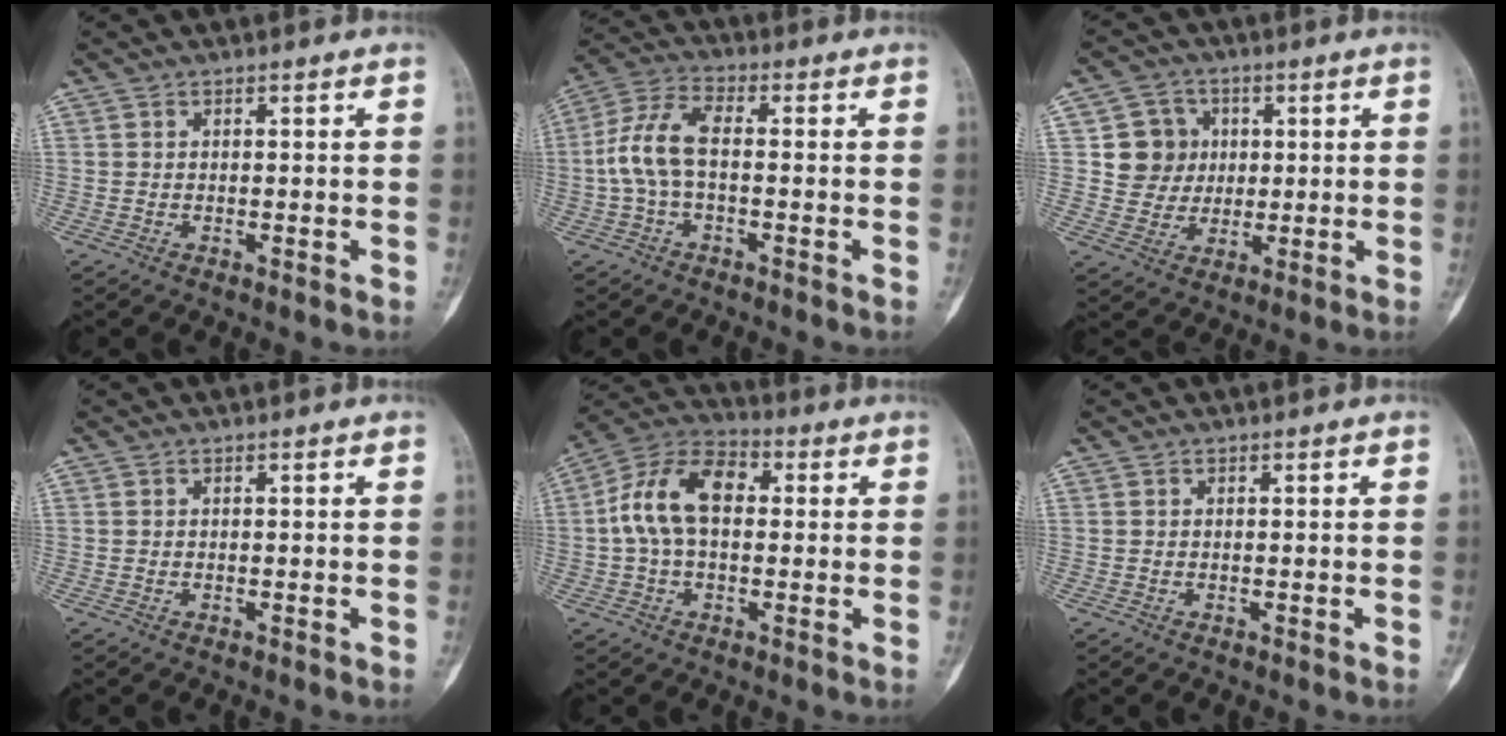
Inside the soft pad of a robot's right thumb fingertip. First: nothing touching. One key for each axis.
{"total": 8.7, "fx": -0.7, "fy": 4.2, "fz": 7.5, "tx": -0.167, "ty": 0.031, "tz": -0.020}
{"total": 8.2, "fx": 1.4, "fy": 7.8, "fz": 2.0, "tx": 0.012, "ty": 0.005, "tz": 0.025}
{"total": 0.0}
{"total": 13.4, "fx": 1.2, "fy": 8.3, "fz": 10.5, "tx": -0.192, "ty": 0.037, "tz": 0.010}
{"total": 0.0}